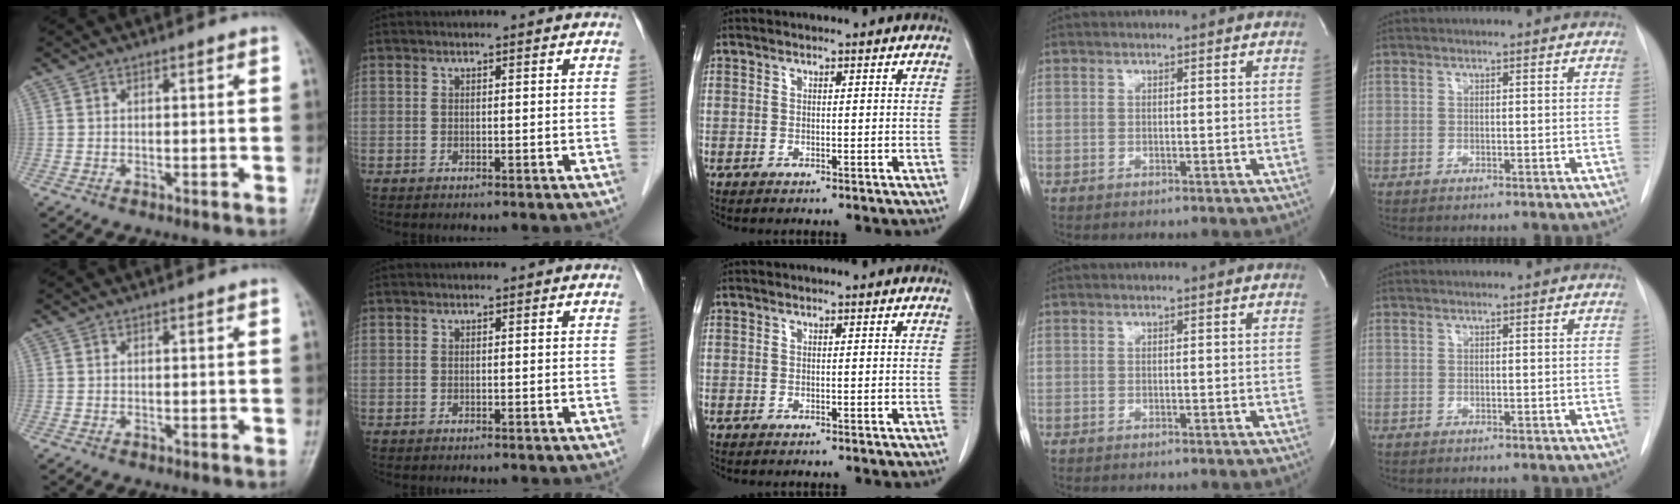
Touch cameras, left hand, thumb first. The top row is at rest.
{}